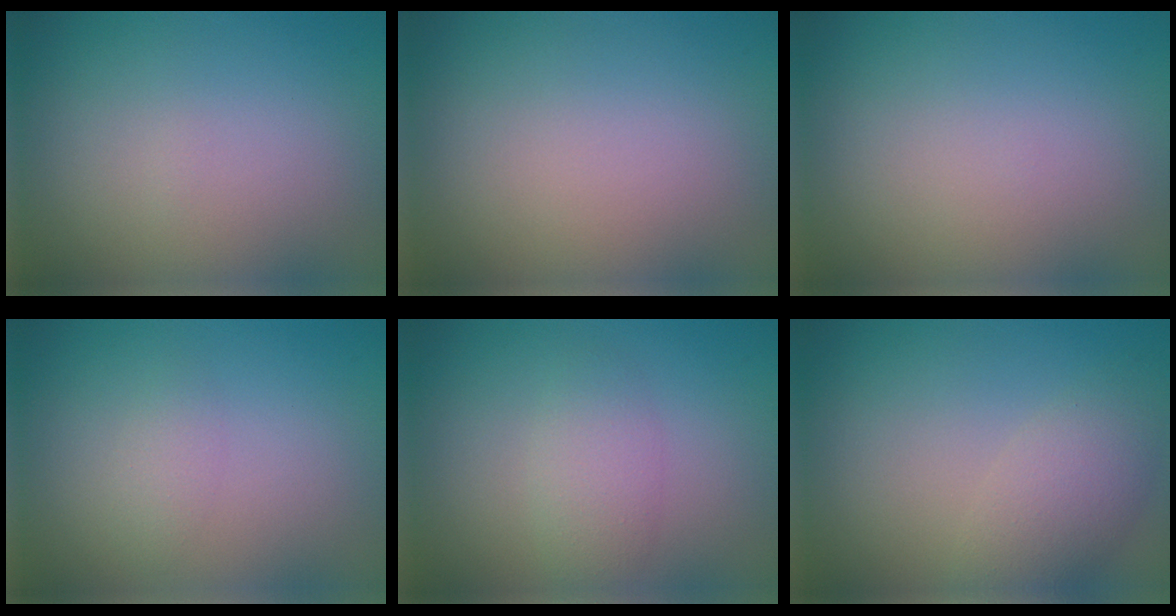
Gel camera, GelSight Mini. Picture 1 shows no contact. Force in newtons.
{"total": 0.0}
{"total": 0.0}
{"total": 1.1, "press": 1.1, "slide": 0.1}
{"total": 2.5, "press": 2.5, "slide": 0.0}
{"total": 3.7, "press": 3.7, "slide": 0.3}